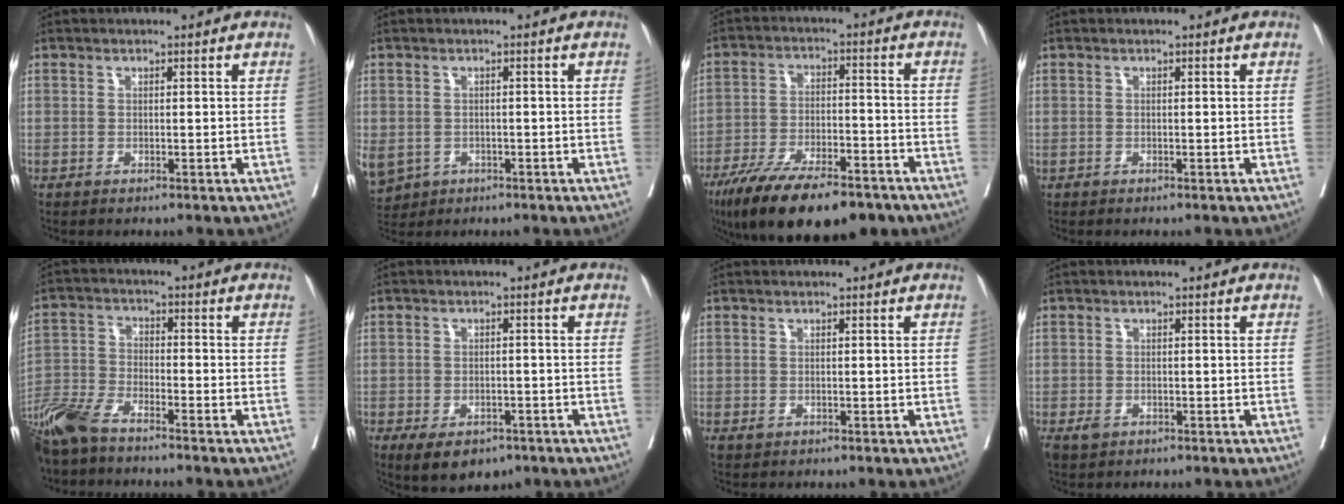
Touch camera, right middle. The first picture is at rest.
{"total": 12.8, "force": [-4.9, 10.6, 5.2], "torque": [-0.166, -0.007, -0.062]}
{"total": 17.2, "force": [-12.6, 5.1, 10.5], "torque": [-0.166, -0.015, -0.204]}
{"total": 0.0}
{"total": 8.6, "force": [-7.1, 1.8, 4.4], "torque": [-0.098, -0.026, -0.145]}
{"total": 7.6, "force": [-5.0, 4.2, 3.9], "torque": [-0.054, -0.002, -0.072]}
{"total": 0.6, "force": [-0.2, 0.5, 0.3], "torque": [-0.004, 0.001, 0.000]}
{"total": 1.7, "force": [-0.9, 1.2, 0.8], "torque": [-0.015, 0.000, -0.008]}